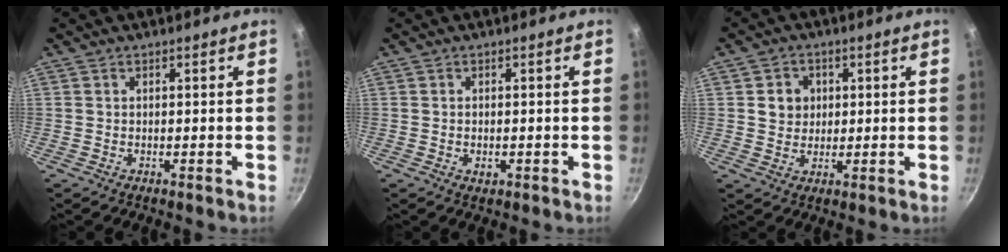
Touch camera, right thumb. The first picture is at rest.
{"total": 1.7, "force": [-0.5, 1.1, 1.2], "torque": [-0.018, 0.000, -0.007]}
{"total": 4.9, "force": [1.0, 4.5, 1.7], "torque": [0.000, 0.002, 0.015]}